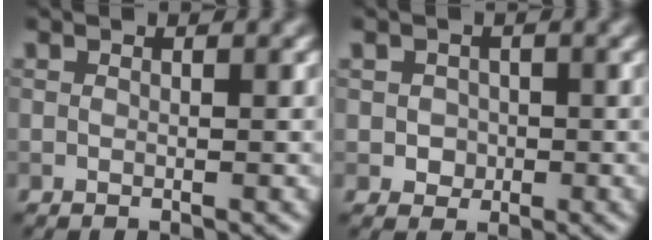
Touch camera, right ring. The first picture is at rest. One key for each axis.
{"total": 1.4, "fx": -0.1, "fy": 1.4, "fz": 0.4, "tx": 0.000, "ty": -0.004, "tz": -0.001}